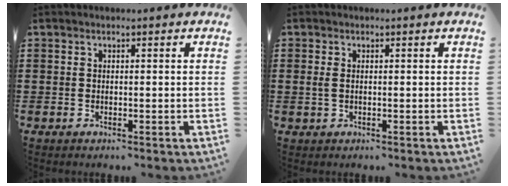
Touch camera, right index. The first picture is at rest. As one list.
[{"total": 1.4, "force": [0.1, 0.8, 1.2], "torque": [-0.033, 0.001, -0.002]}]